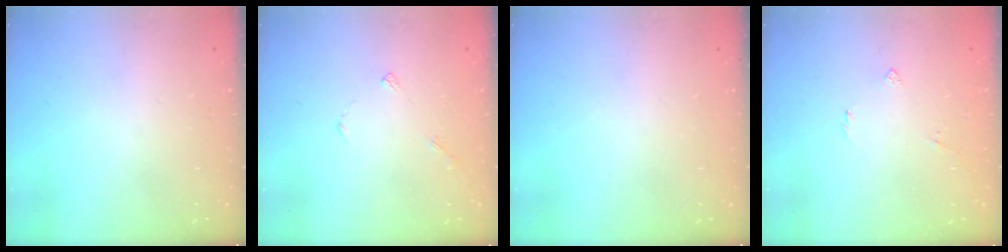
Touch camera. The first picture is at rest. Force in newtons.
{"total": 3.6, "press": 3.6, "slide": 0.2}
{"total": 0.0}
{"total": 2.7, "press": 2.7, "slide": 0.5}